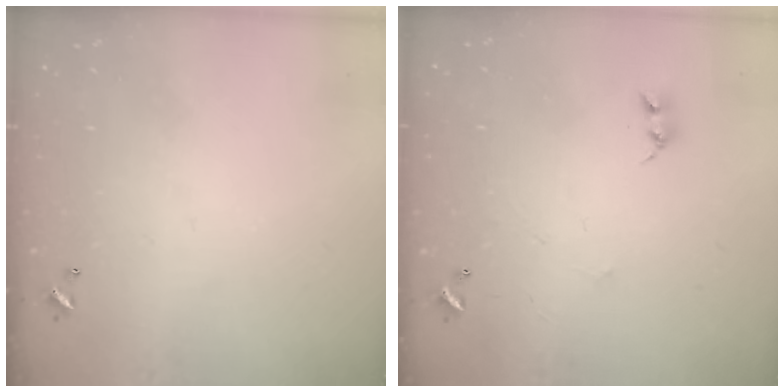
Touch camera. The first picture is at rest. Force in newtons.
{"total": 2.4, "press": 2.4, "slide": 0.4}